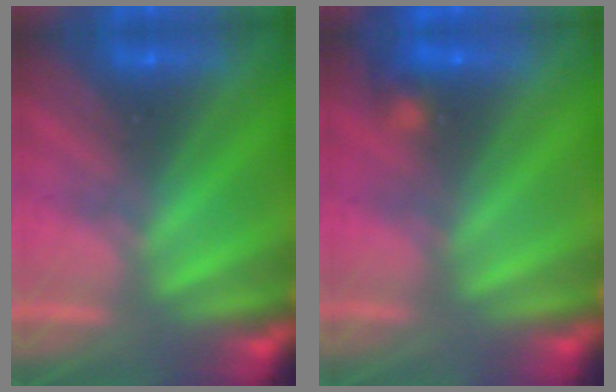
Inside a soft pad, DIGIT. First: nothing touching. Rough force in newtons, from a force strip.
{"total": 3.2}